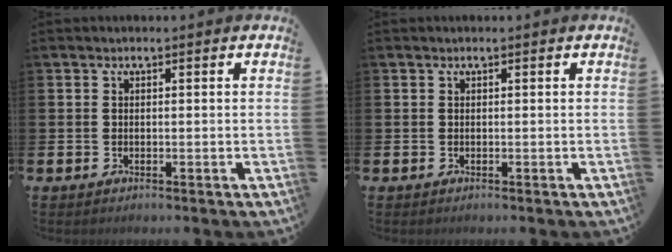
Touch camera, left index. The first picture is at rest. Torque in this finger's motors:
{"motor_torque": [0.00, 0.02, 0.00, 0.00]}